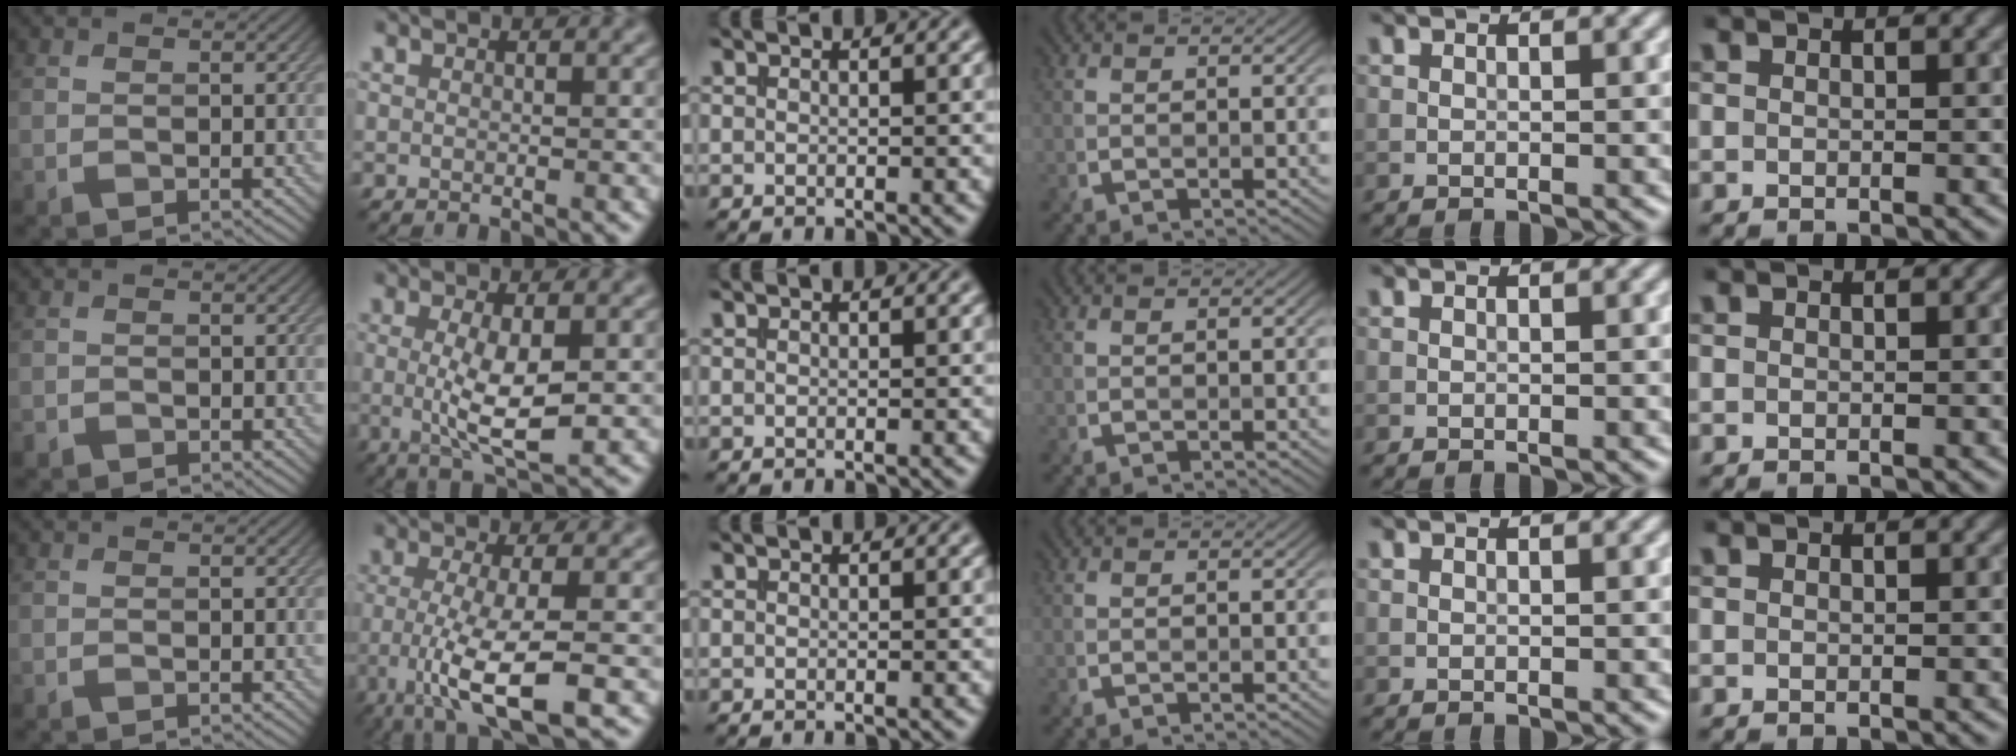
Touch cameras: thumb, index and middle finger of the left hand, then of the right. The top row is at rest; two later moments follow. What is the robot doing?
{"motion": "insert", "object": "coin"}